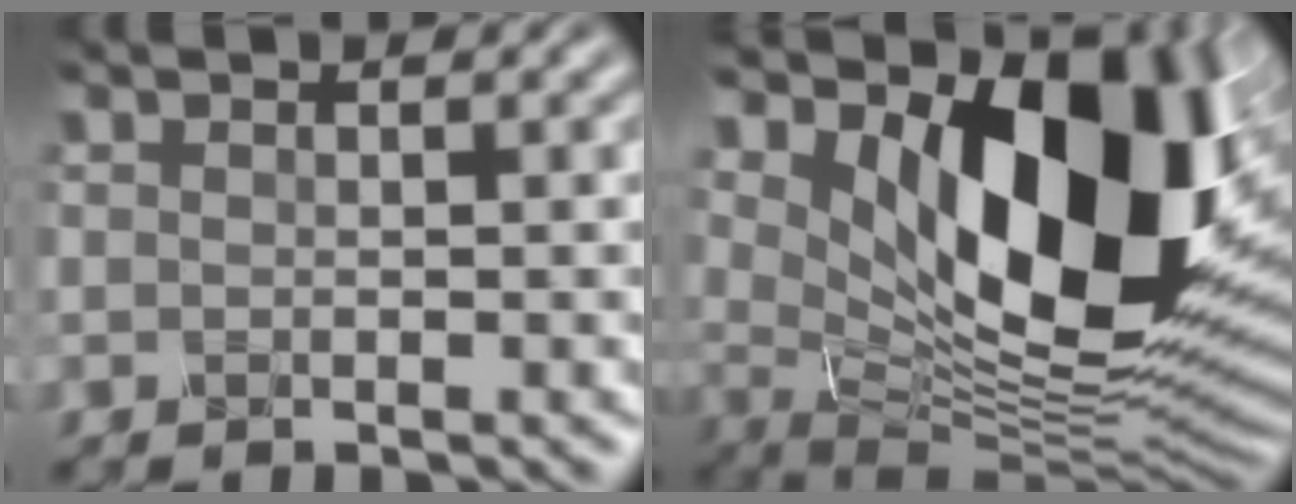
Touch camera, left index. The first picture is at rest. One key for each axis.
{"total": 15.7, "fx": 4.7, "fy": 7.9, "fz": 12.8, "tx": -0.178, "ty": -0.013, "tz": 0.086}